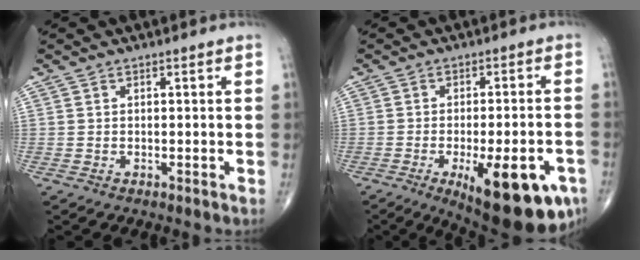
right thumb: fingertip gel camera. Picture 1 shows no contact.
{"total": 18.4, "force": [-8.0, 6.4, 15.3], "torque": [-0.158, 0.008, -0.099]}